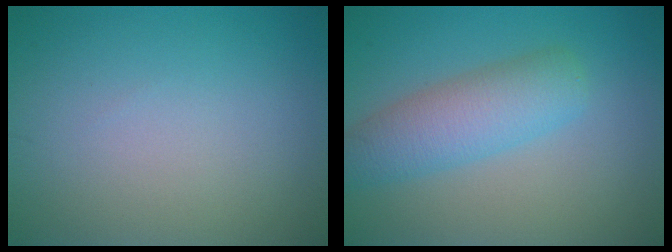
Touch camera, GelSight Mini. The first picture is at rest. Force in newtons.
{"total": 4.9, "press": 4.9, "slide": 0.1}